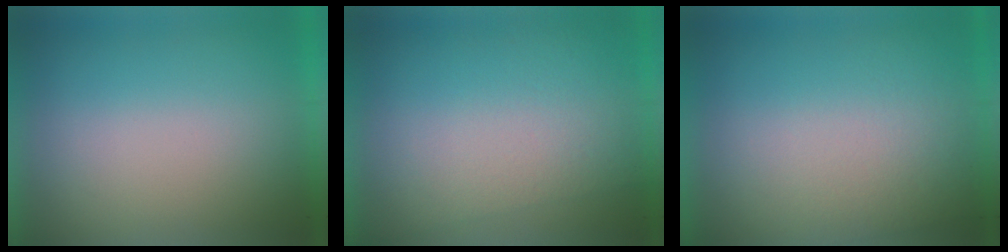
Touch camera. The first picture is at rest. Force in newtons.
{"total": 2.8}
{"total": 2.1}